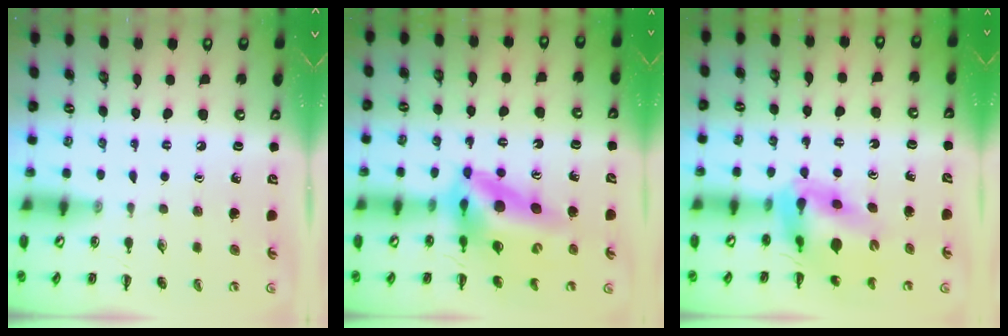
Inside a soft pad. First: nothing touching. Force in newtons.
{"total": 13.1, "press": 12.5, "slide": 3.9}
{"total": 8.0, "press": 7.7, "slide": 2.3}